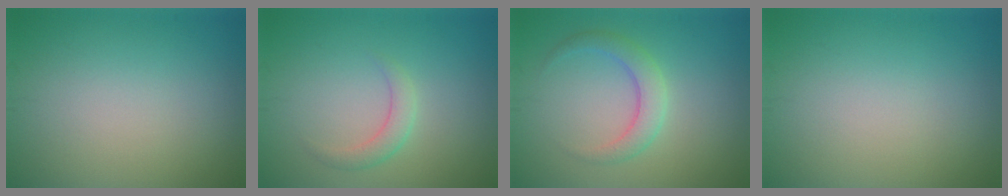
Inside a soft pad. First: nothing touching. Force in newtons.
{"total": 1.7, "press": 1.7, "slide": 0.0}
{"total": 2.7, "press": 2.7, "slide": 0.2}
{"total": 0.0}